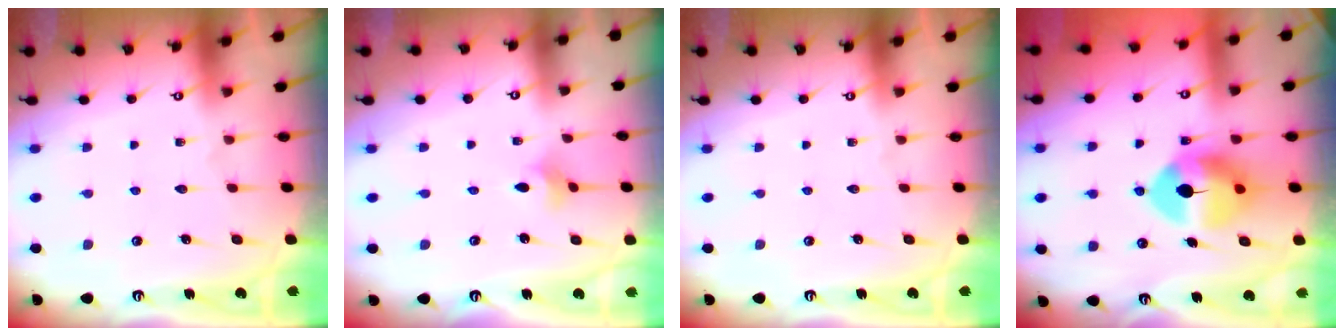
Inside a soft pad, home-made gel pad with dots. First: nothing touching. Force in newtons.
{"total": 1.9, "press": 1.9, "slide": 0.4}
{"total": 0.0}
{"total": 11.2, "press": 11.1, "slide": 1.6}